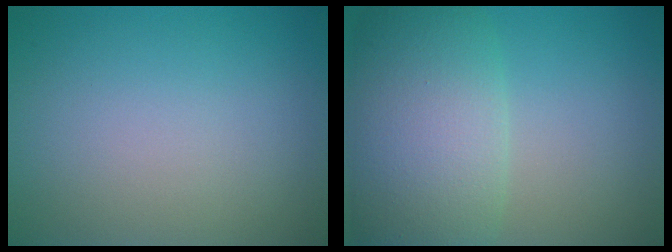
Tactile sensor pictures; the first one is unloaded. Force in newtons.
{"total": 9.8, "press": 9.8, "slide": 0.5}